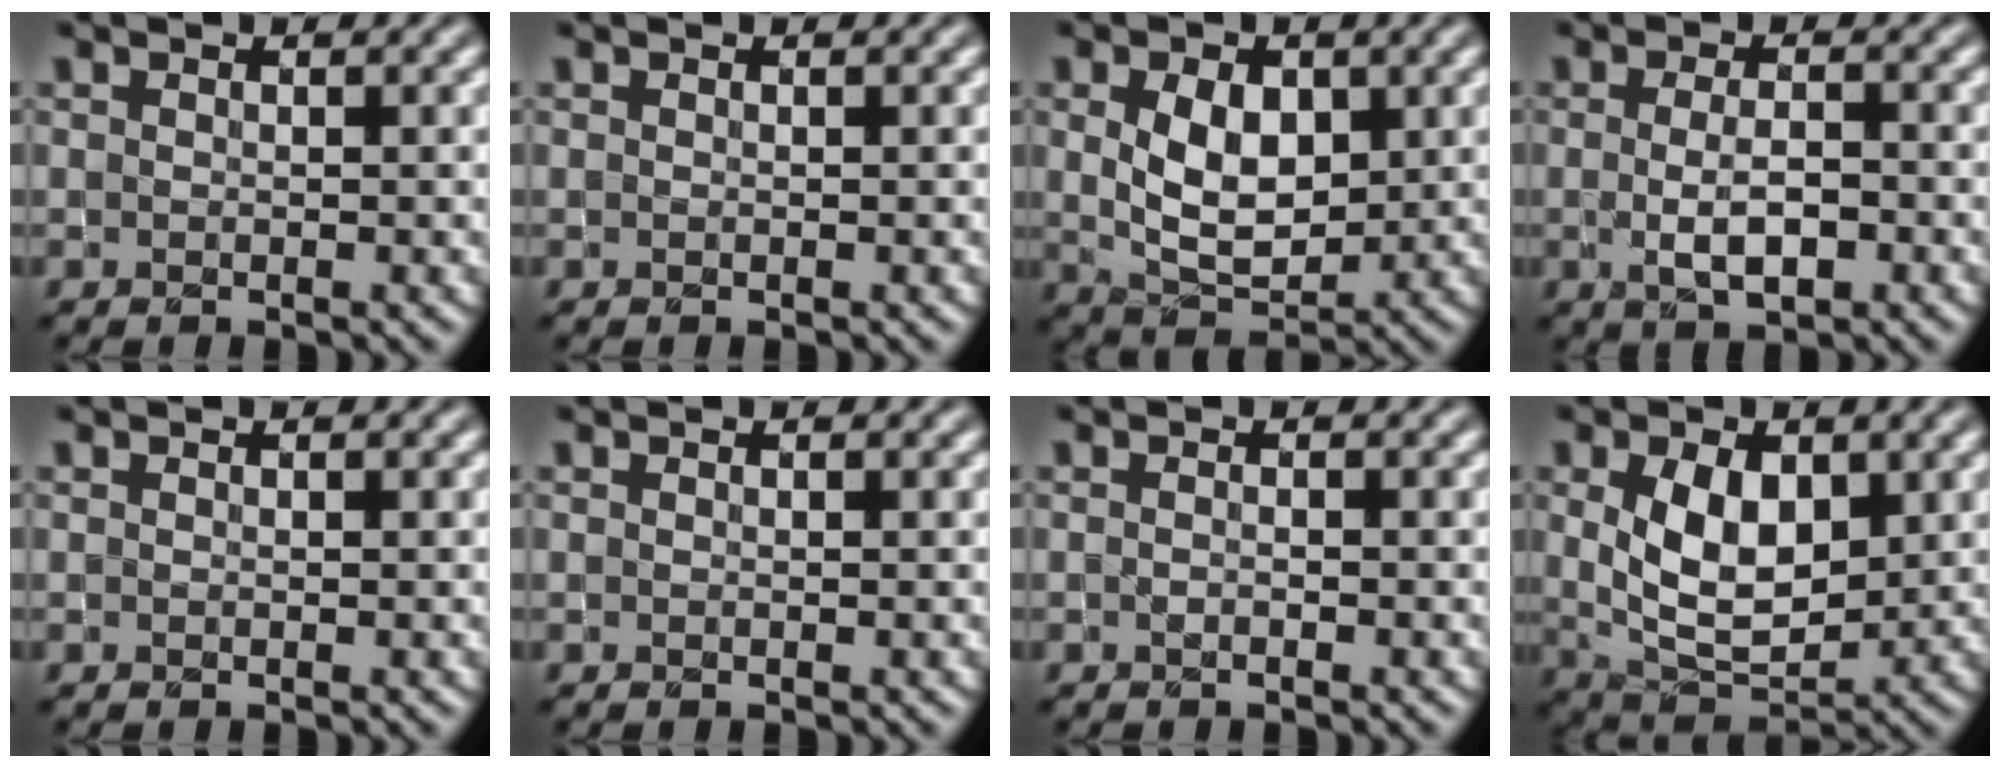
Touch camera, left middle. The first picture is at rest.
{"total": 0.0}
{"total": 5.4, "force": [0.8, 3.4, 4.0], "torque": [-0.080, -0.003, 0.018]}
{"total": 3.2, "force": [-0.6, 1.2, 2.9], "torque": [-0.055, -0.005, -0.009]}
{"total": 0.0}
{"total": 0.0}
{"total": 0.6, "force": [-0.4, 0.1, 0.4], "torque": [-0.008, 0.000, -0.006]}
{"total": 6.6, "force": [1.3, 4.0, 5.1], "torque": [-0.100, -0.003, 0.029]}